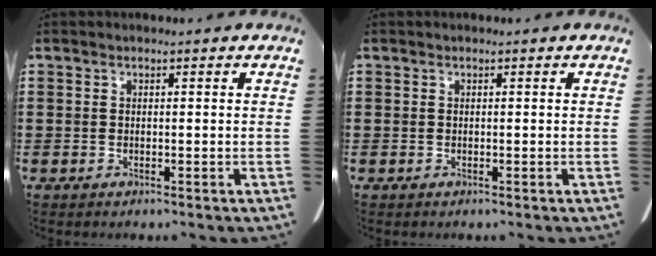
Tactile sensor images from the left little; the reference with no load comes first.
{"total": 0.0}